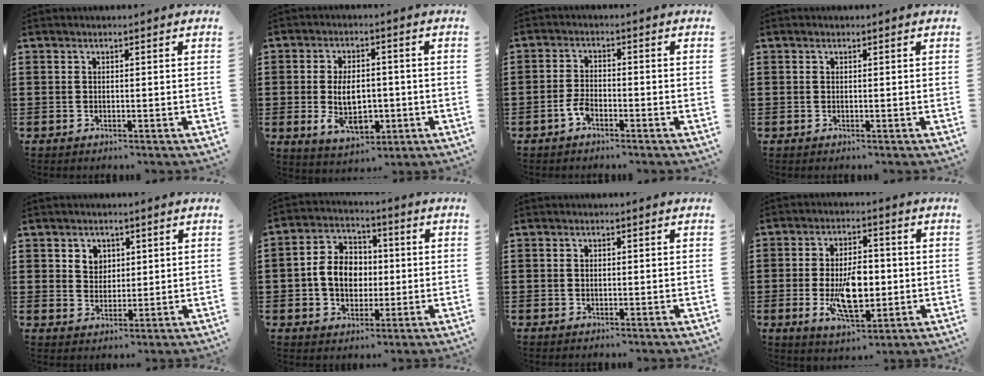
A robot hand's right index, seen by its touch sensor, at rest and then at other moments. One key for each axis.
{"total": 7.9, "fx": -1.2, "fy": 4.5, "fz": 6.3, "tx": -0.109, "ty": -0.006, "tz": -0.027}
{"total": 2.8, "fx": -1.6, "fy": 1.1, "fz": 2.0, "tx": -0.054, "ty": -0.006, "tz": -0.034}
{"total": 0.0}
{"total": 3.3, "fx": 1.7, "fy": 2.7, "fz": 0.5, "tx": -0.022, "ty": 0.010, "tz": 0.032}
{"total": 7.6, "fx": -0.5, "fy": 6.1, "fz": 4.5, "tx": -0.105, "ty": 0.011, "tz": -0.014}
{"total": 0.6, "fx": 0.1, "fy": 0.4, "fz": 0.4, "tx": -0.009, "ty": 0.001, "tz": 0.003}
{"total": 9.6, "fx": -1.4, "fy": 4.8, "fz": 8.2, "tx": -0.152, "ty": -0.007, "tz": -0.027}